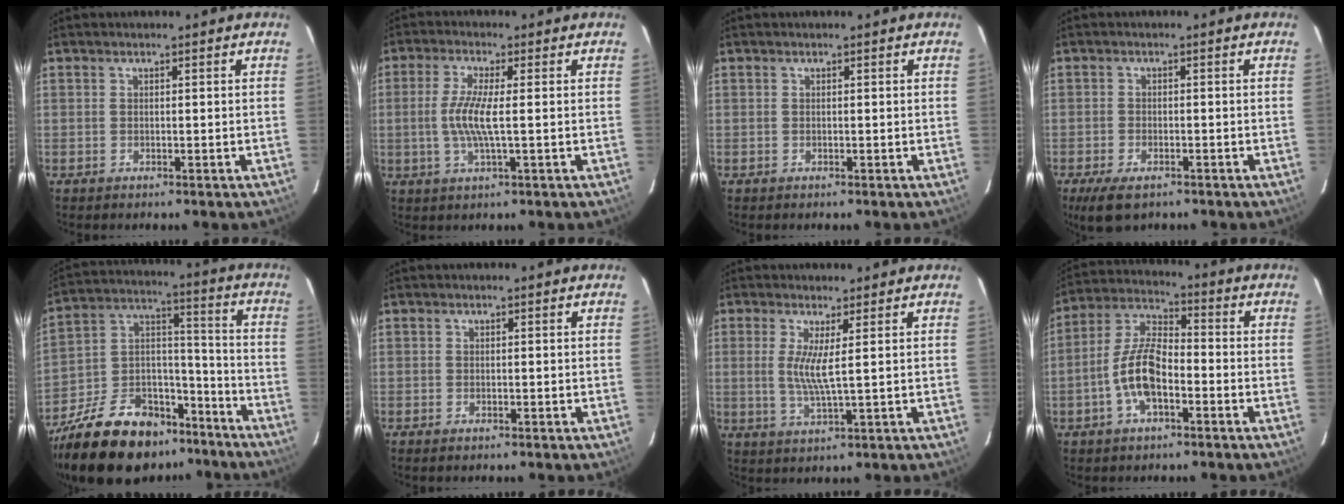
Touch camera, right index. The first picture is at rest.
{"total": 6.6, "force": [-0.4, 0.6, 6.6], "torque": [-0.135, -0.003, -0.009]}
{"total": 0.0}
{"total": 6.1, "force": [-4.1, 2.7, 3.6], "torque": [-0.089, -0.023, -0.072]}
{"total": 27.0, "force": [-19.5, 13.6, 12.8], "torque": [-0.275, 0.036, -0.296]}
{"total": 0.5, "force": [-0.4, 0.2, 0.2], "torque": [-0.005, -0.003, -0.009]}
{"total": 4.9, "force": [0.9, -0.1, 4.8], "torque": [-0.098, -0.012, 0.014]}
{"total": 11.9, "force": [-4.2, 4.8, 10.0], "torque": [-0.216, 0.009, -0.082]}